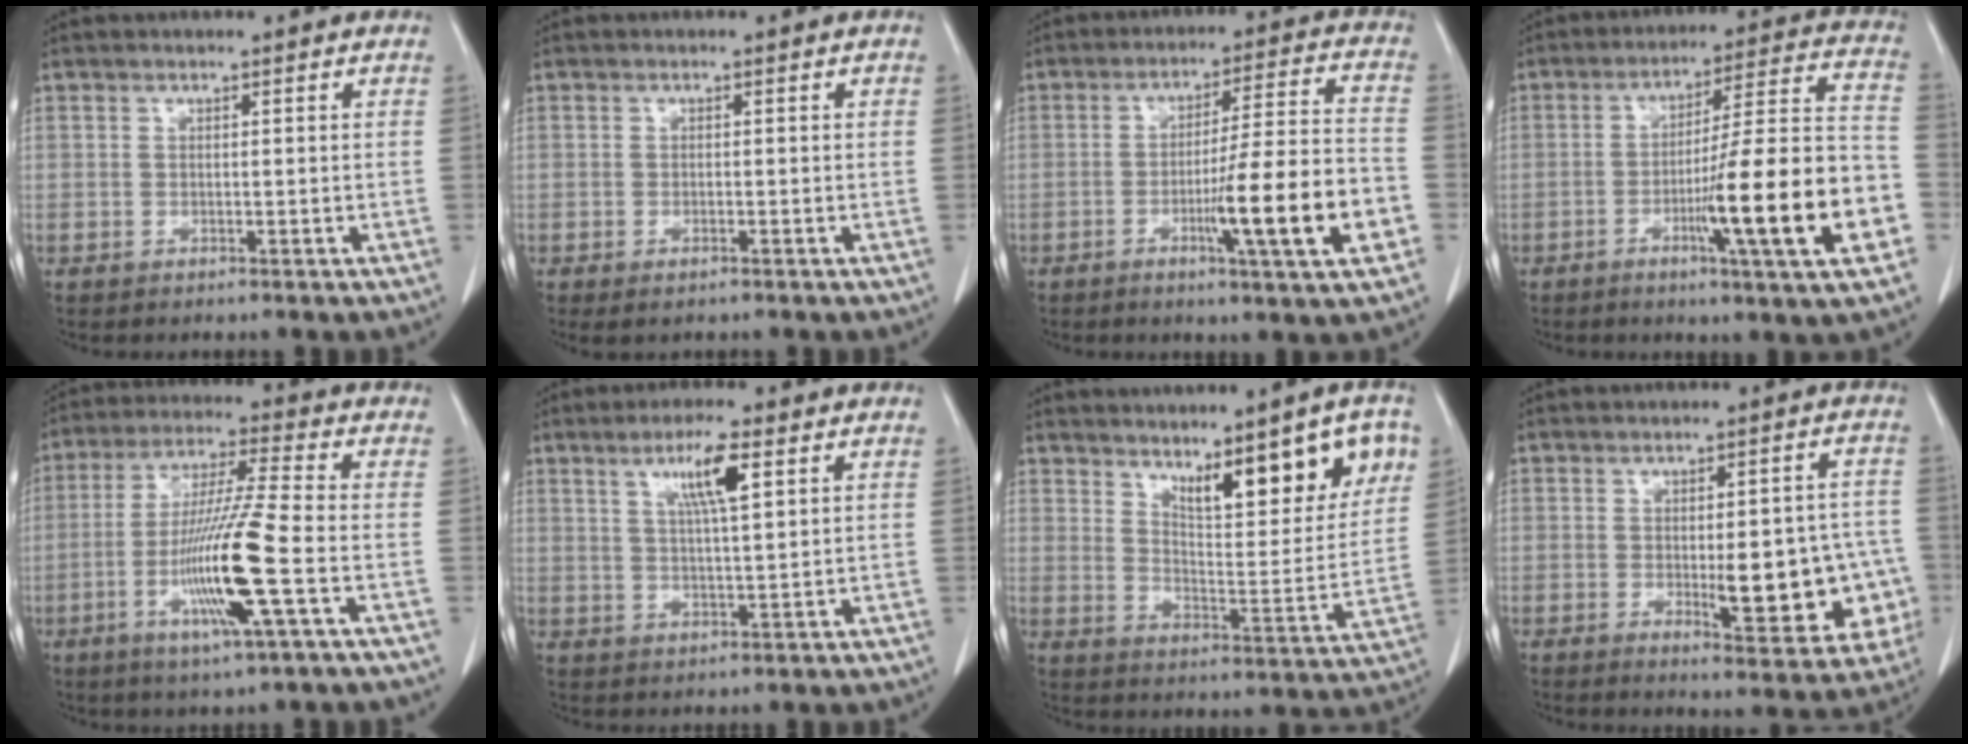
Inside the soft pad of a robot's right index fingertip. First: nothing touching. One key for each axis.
{"total": 1.9, "fx": -1.2, "fy": 0.7, "fz": 1.2, "tx": -0.023, "ty": -0.004, "tz": -0.016}
{"total": 14.3, "fx": -4.5, "fy": -0.1, "fz": 13.6, "tx": -0.211, "ty": -0.008, "tz": -0.073}
{"total": 18.5, "fx": -5.8, "fy": 0.1, "fz": 17.6, "tx": -0.238, "ty": 0.004, "tz": -0.088}
{"total": 13.5, "fx": -3.9, "fy": -0.6, "fz": 12.9, "tx": -0.255, "ty": -0.014, "tz": -0.080}
{"total": 6.6, "fx": 2.9, "fy": 0.5, "fz": 5.9, "tx": -0.107, "ty": 0.002, "tz": 0.051}
{"total": 15.3, "fx": 8.5, "fy": 3.3, "fz": 12.3, "tx": -0.164, "ty": -0.001, "tz": 0.135}
{"total": 12.9, "fx": -2.6, "fy": 4.0, "fz": 12.0, "tx": -0.127, "ty": 0.011, "tz": -0.023}